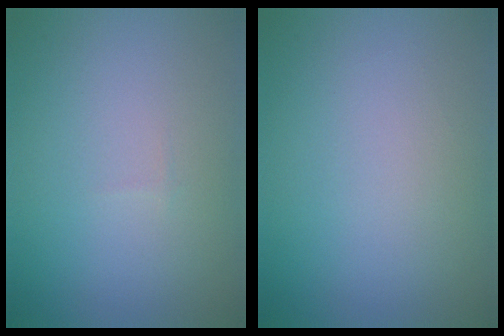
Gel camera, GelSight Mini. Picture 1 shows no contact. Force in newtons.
{"total": 0.0}